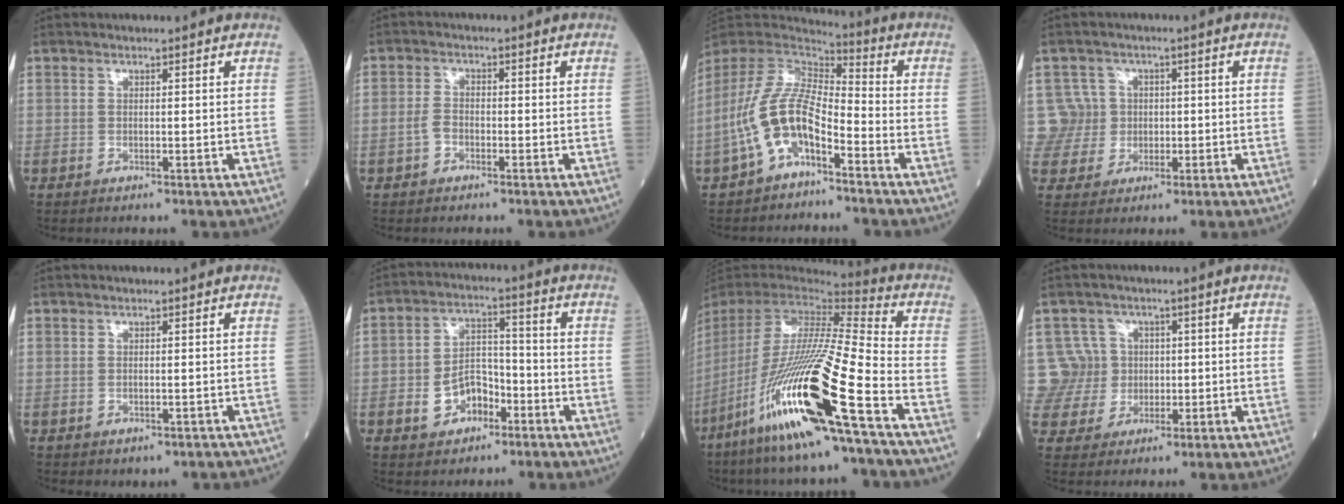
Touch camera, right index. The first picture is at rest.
{"total": 2.2, "force": [-1.1, 1.4, 1.3], "torque": [-0.025, 0.005, -0.022]}
{"total": 11.6, "force": [-5.3, 4.6, 9.2], "torque": [-0.204, 0.016, -0.100]}
{"total": 6.0, "force": [0.8, 5.9, -0.5], "torque": [0.023, 0.022, 0.020]}
{"total": 2.5, "force": [-1.7, 1.5, 1.0], "torque": [-0.012, 0.009, -0.012]}
{"total": 7.2, "force": [-3.2, 4.8, 4.4], "torque": [-0.084, 0.018, -0.052]}
{"total": 25.1, "force": [-12.4, 0.7, 21.8], "torque": [-0.450, -0.072, -0.245]}
{"total": 7.1, "force": [1.0, 7.1, -0.1], "torque": [0.009, 0.025, 0.025]}